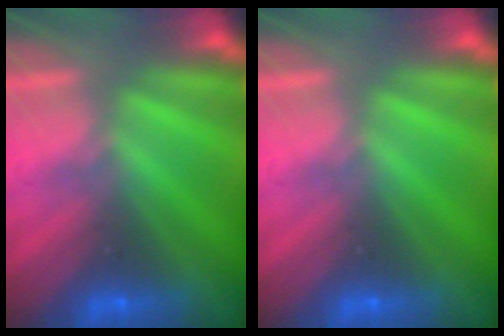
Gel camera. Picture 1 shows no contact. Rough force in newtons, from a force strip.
{"total": 0.0}